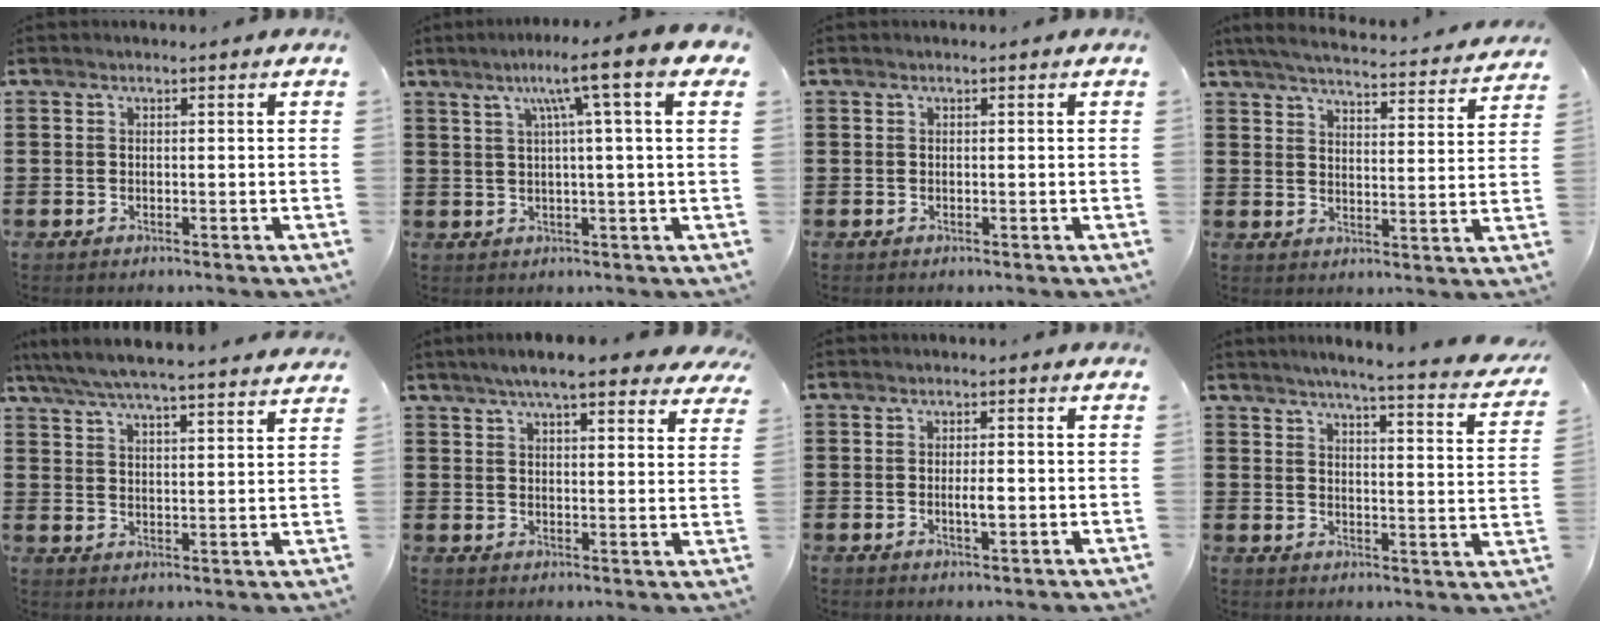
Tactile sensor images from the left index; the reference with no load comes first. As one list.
[{"total": 8.9, "force": [3.5, -0.7, 8.1], "torque": [-0.156, -0.005, 0.047]}, {"total": 0.0}, {"total": 4.6, "force": [4.4, -0.3, 1.3], "torque": [-0.047, -0.034, 0.072]}, {"total": 5.9, "force": [5.5, -0.1, 2.1], "torque": [-0.062, -0.032, 0.095]}, {"total": 7.3, "force": [6.1, 0.8, 3.8], "torque": [-0.083, -0.013, 0.109]}, {"total": 2.6, "force": [-0.2, 0.7, 2.5], "torque": [-0.045, -0.002, -0.003]}, {"total": 4.1, "force": [3.5, -0.7, 2.1], "torque": [-0.058, -0.033, 0.052]}]